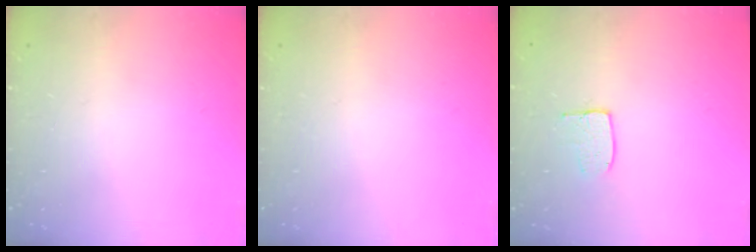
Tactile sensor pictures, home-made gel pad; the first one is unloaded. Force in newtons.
{"total": 0.0}
{"total": 6.3, "press": 6.3, "slide": 0.4}